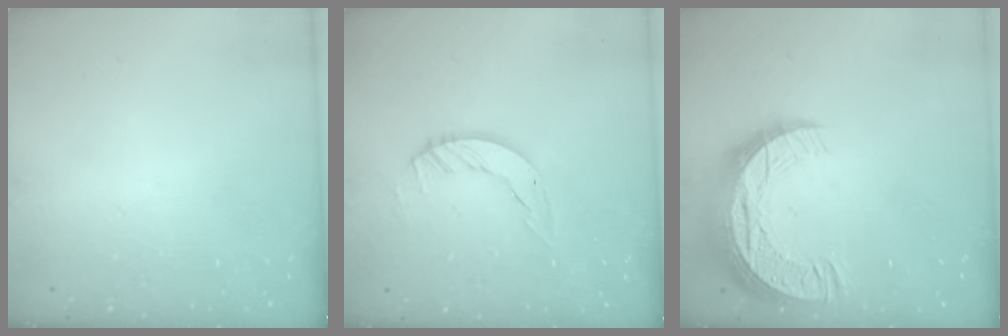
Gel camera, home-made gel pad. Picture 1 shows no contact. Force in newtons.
{"total": 5.9, "press": 5.9, "slide": 0.4}
{"total": 16.4, "press": 16.4, "slide": 1.0}